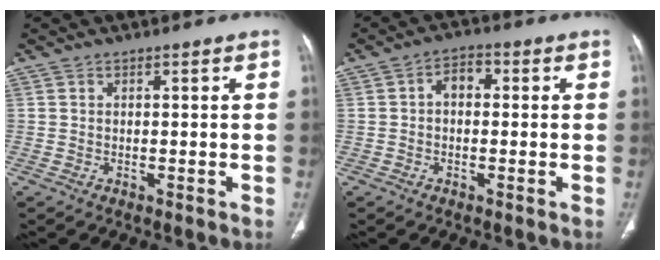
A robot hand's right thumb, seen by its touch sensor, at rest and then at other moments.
{"total": 5.9, "force": [0.1, 4.0, 4.2], "torque": [-0.042, 0.025, -0.014]}